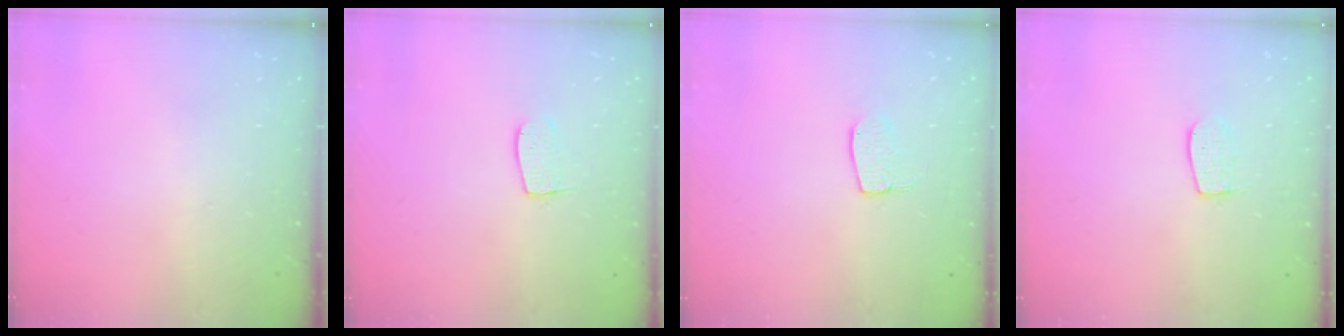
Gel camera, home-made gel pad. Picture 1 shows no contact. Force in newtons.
{"total": 5.5, "press": 5.5, "slide": 0.4}
{"total": 5.5, "press": 5.5, "slide": 0.3}
{"total": 6.7, "press": 6.7, "slide": 0.5}